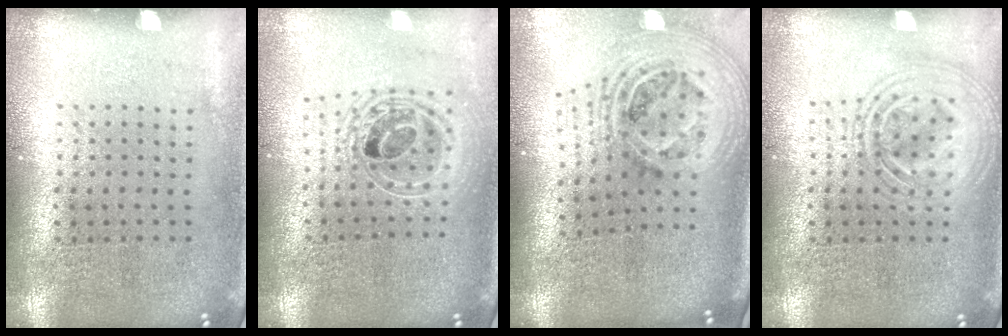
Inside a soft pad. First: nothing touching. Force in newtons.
{"total": 1.8, "press": 1.4, "slide": 1.1}
{"total": 2.8, "press": 1.9, "slide": 2.0}
{"total": 2.4, "press": 2.4, "slide": 0.2}